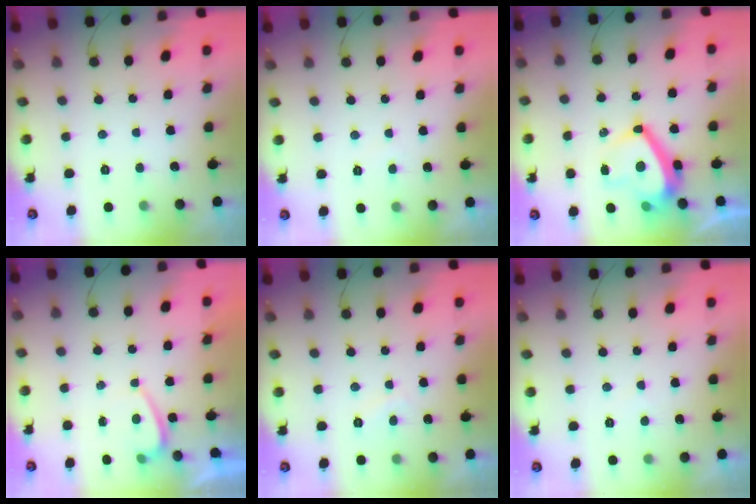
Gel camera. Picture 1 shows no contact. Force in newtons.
{"total": 2.1, "press": 2.1, "slide": 0.2}
{"total": 10.8, "press": 10.7, "slide": 1.5}
{"total": 1.1, "press": 0.9, "slide": 0.6}
{"total": 1.8, "press": 1.6, "slide": 0.6}
{"total": 2.2, "press": 2.1, "slide": 0.4}